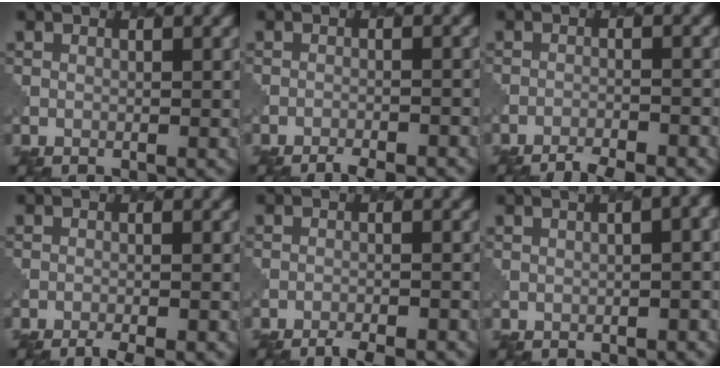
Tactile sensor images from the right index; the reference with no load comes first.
{"total": 3.2, "force": [-2.9, 0.6, 1.2], "torque": [-0.013, -0.003, -0.042]}
{"total": 4.2, "force": [-3.8, 0.8, 1.6], "torque": [-0.028, -0.011, -0.058]}
{"total": 3.1, "force": [-2.6, 0.6, 1.5], "torque": [-0.018, -0.003, -0.041]}
{"total": 4.2, "force": [-3.8, 0.8, 1.6], "torque": [-0.022, -0.006, -0.053]}
{"total": 9.4, "force": [-1.1, 4.3, 8.3], "torque": [-0.032, 0.028, -0.013]}